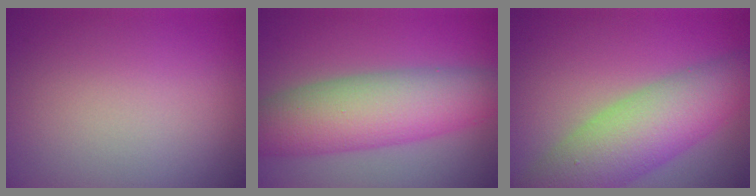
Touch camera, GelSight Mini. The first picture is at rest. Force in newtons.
{"total": 8.2, "press": 8.2, "slide": 0.1}
{"total": 8.1, "press": 8.1, "slide": 0.3}